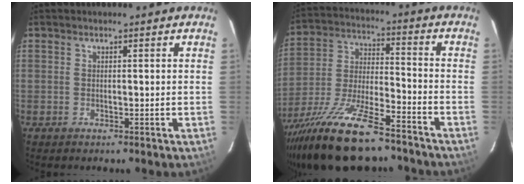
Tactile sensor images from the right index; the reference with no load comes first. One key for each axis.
{"total": 21.0, "fx": -15.5, "fy": 5.8, "fz": 12.9, "tx": -0.260, "ty": -0.039, "tz": -0.267}